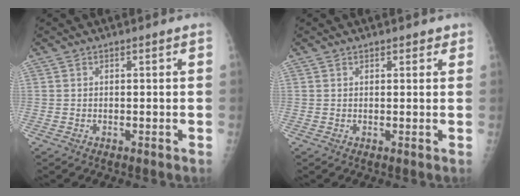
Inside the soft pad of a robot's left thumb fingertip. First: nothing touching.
{"total": 1.4, "force": [1.0, 0.8, 0.3], "torque": [0.010, -0.005, 0.008]}